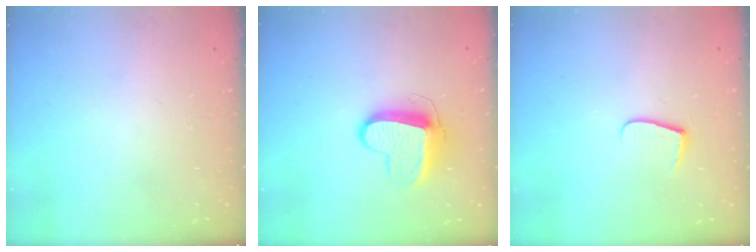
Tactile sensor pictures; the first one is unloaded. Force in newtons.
{"total": 10.9, "press": 10.8, "slide": 0.6}
{"total": 6.2, "press": 6.2, "slide": 0.6}